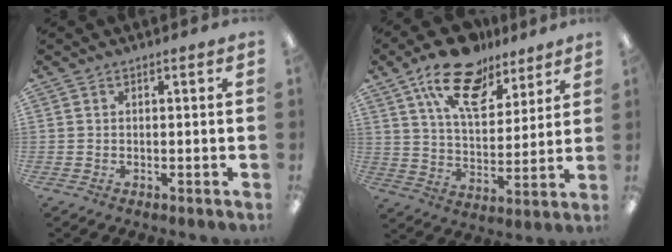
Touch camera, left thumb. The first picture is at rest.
{"total": 18.1, "force": [12.1, 8.9, 10.1], "torque": [-0.165, -0.056, 0.211]}